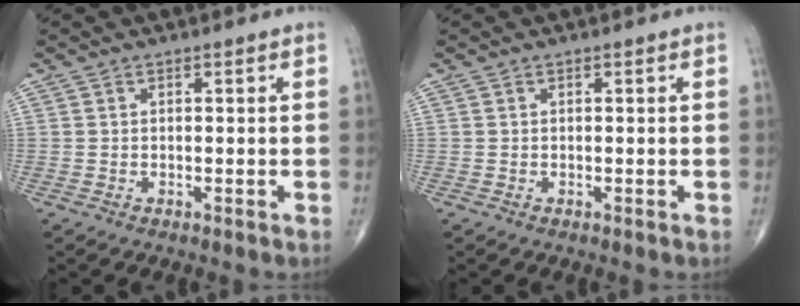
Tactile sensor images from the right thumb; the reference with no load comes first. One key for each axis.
{"total": 0.0}